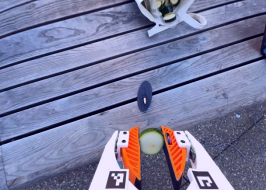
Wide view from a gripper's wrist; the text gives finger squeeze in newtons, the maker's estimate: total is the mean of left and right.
{"total": 10.4, "left": 10.6, "right": 10.2}